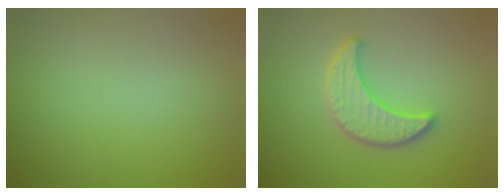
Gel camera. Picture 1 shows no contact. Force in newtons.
{"total": 3.7, "press": 3.6, "slide": 0.8}